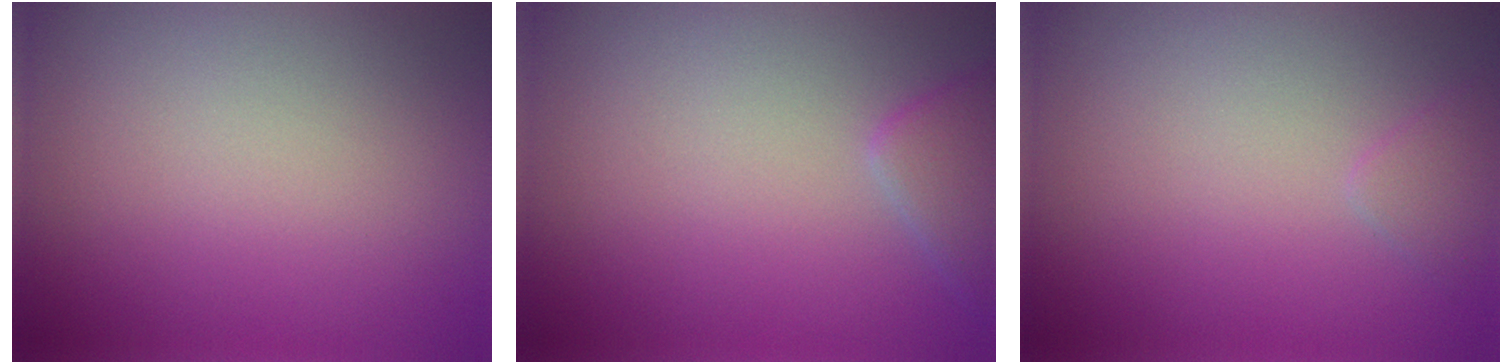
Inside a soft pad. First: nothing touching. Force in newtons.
{"total": 2.4, "press": 2.3, "slide": 0.1}
{"total": 1.1, "press": 1.1, "slide": 0.1}